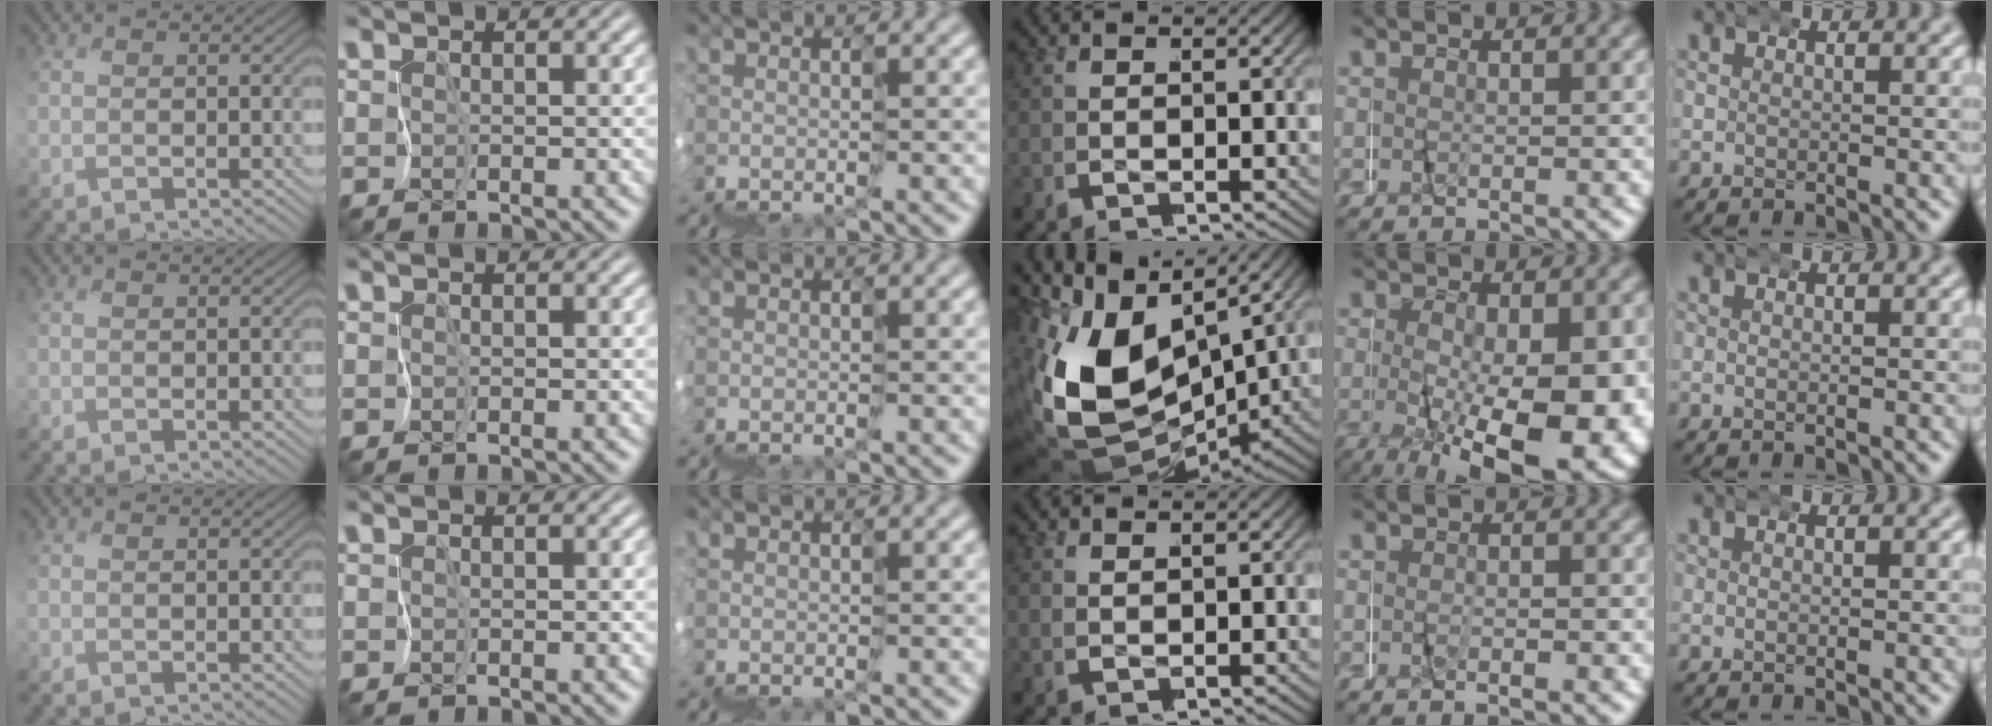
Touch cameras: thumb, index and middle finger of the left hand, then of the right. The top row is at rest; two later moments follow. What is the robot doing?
{"motion": "wrap", "object": "napkin"}